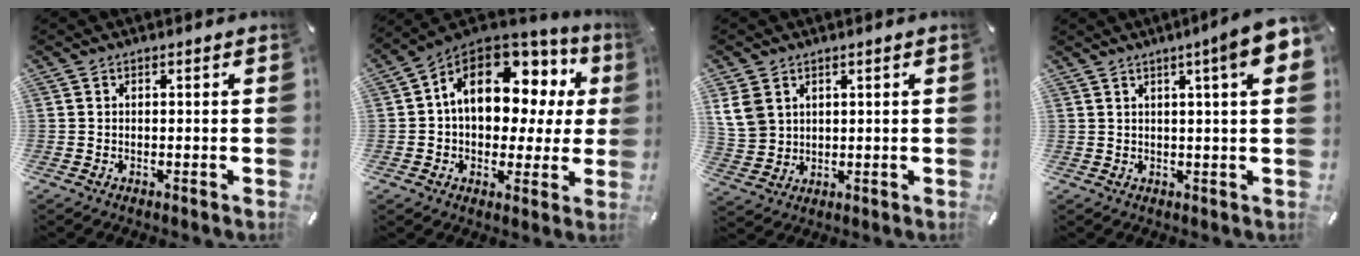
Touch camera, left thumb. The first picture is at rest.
{"total": 16.5, "force": [5.5, 11.1, 11.0], "torque": [-0.171, -0.024, 0.099]}
{"total": 7.0, "force": [3.1, 5.8, 2.4], "torque": [-0.073, 0.003, 0.062]}
{"total": 8.6, "force": [4.0, 0.8, 7.6], "torque": [-0.116, -0.013, 0.060]}